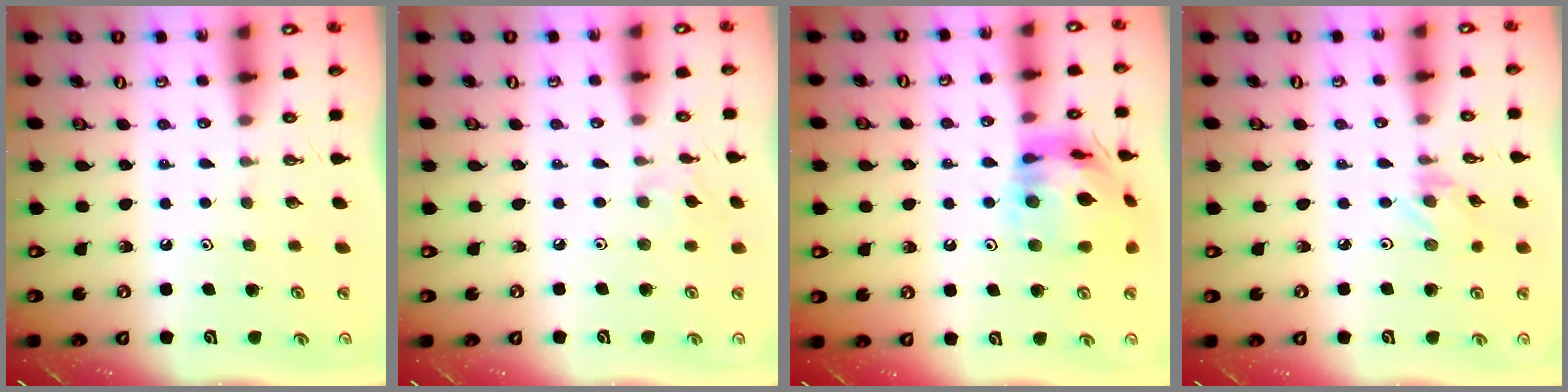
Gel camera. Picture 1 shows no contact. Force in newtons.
{"total": 3.3, "press": 3.2, "slide": 0.7}
{"total": 16.9, "press": 16.8, "slide": 1.7}
{"total": 0.5, "press": 0.5, "slide": 0.1}